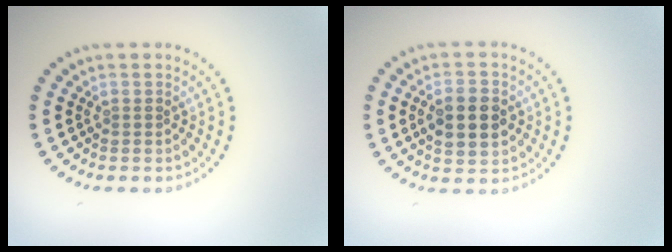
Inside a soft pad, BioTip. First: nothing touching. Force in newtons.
{"total": 4.4, "press": 4.4, "slide": 0.1}